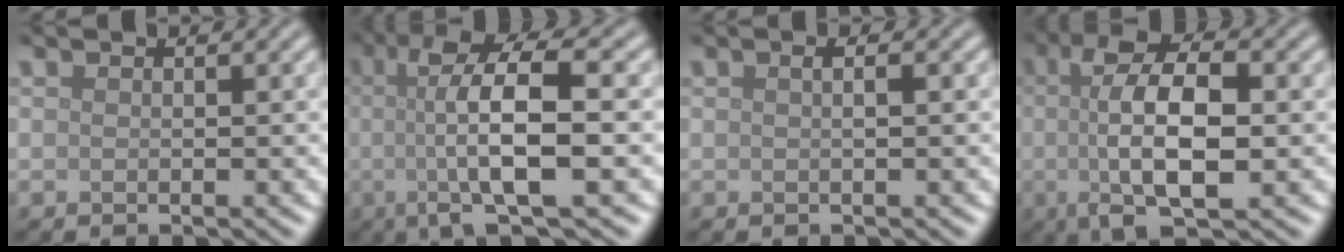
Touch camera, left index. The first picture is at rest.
{"total": 9.9, "force": [0.1, 2.6, 9.6], "torque": [-0.140, 0.013, -0.007]}
{"total": 1.2, "force": [0.3, 0.3, 1.1], "torque": [-0.013, -0.004, 0.002]}
{"total": 8.9, "force": [-0.1, 3.2, 8.3], "torque": [-0.140, 0.007, -0.008]}